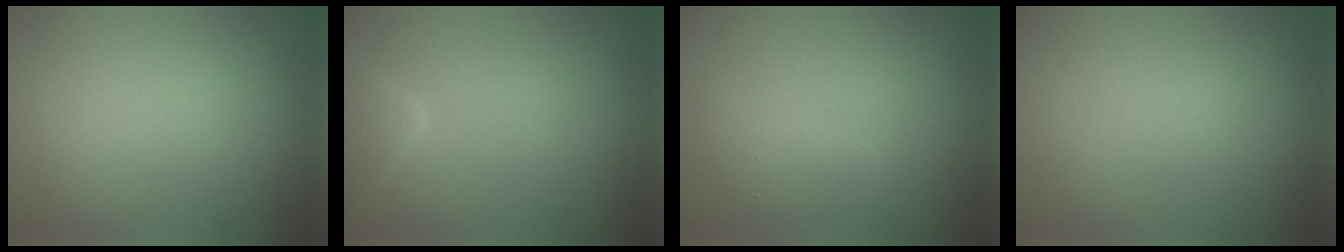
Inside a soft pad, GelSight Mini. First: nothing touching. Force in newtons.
{"total": 2.4, "press": 2.4, "slide": 0.1}
{"total": 2.0, "press": 2.0, "slide": 0.1}
{"total": 0.0}